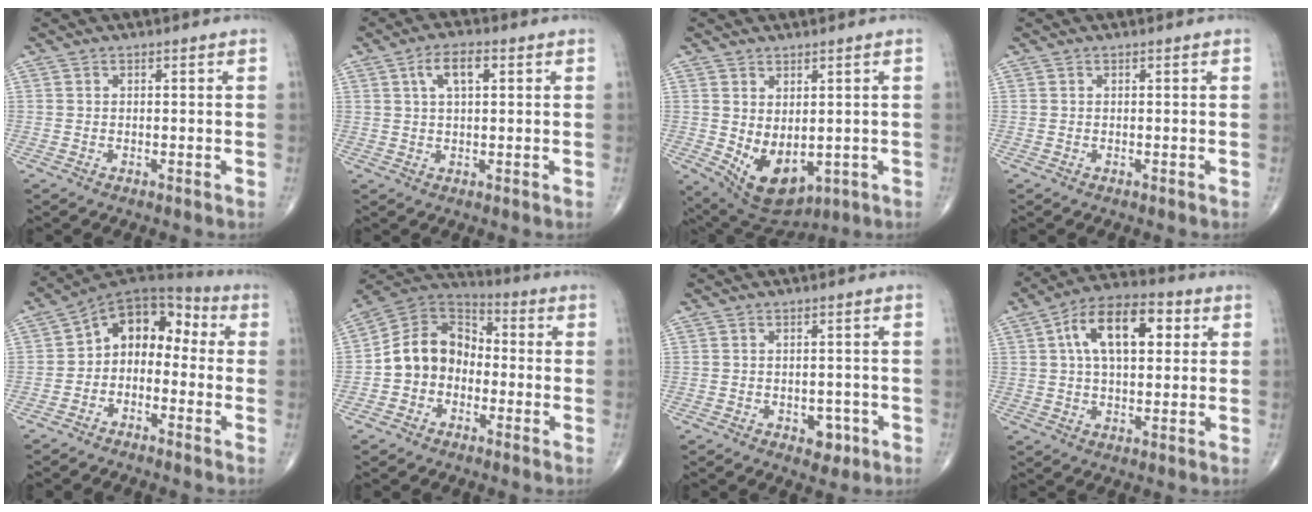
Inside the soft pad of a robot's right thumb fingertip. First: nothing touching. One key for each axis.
{"total": 5.4, "fx": 1.9, "fy": 2.4, "fz": 4.5, "tx": -0.083, "ty": 0.007, "tz": 0.035}
{"total": 9.8, "fx": -1.1, "fy": 5.9, "fz": 7.8, "tx": -0.110, "ty": -0.008, "tz": 0.013}
{"total": 0.0}
{"total": 10.9, "fx": -1.4, "fy": 7.9, "fz": 7.4, "tx": -0.076, "ty": 0.063, "tz": -0.044}
{"total": 11.7, "fx": -2.2, "fy": 9.6, "fz": 6.5, "tx": -0.088, "ty": 0.045, "tz": -0.055}
{"total": 3.3, "fx": -1.4, "fy": 2.3, "fz": 2.0, "tx": -0.005, "ty": 0.007, "tz": -0.015}
{"total": 14.5, "fx": 3.8, "fy": 7.7, "fz": 11.7, "tx": -0.180, "ty": 0.019, "tz": 0.058}